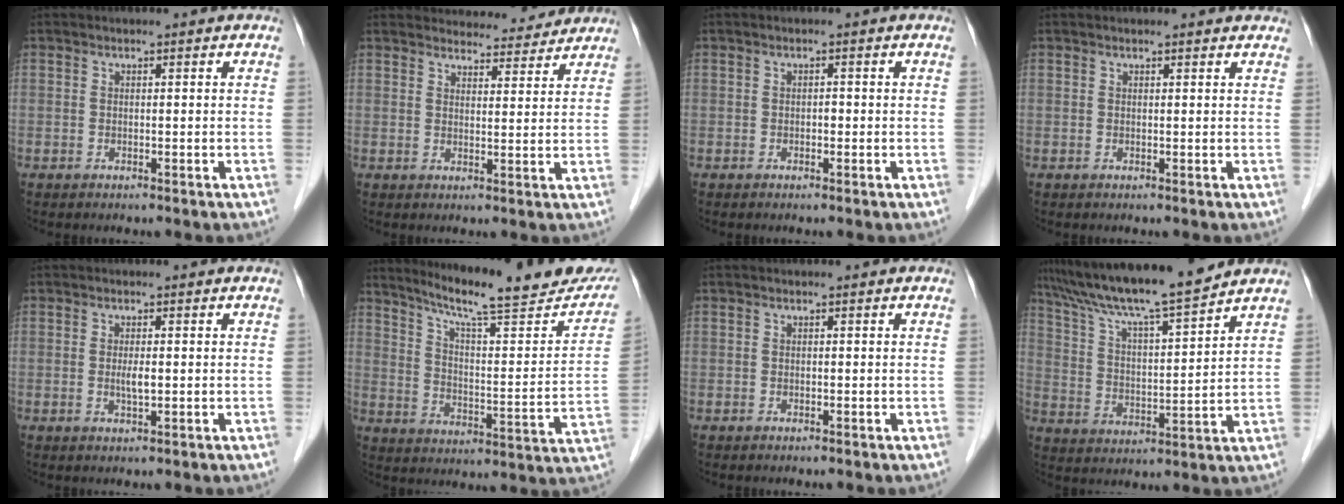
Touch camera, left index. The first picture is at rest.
{"total": 8.9, "force": [8.6, 2.0, 0.9], "torque": [0.005, 0.005, 0.095]}
{"total": 0.6, "force": [-0.2, 0.4, 0.5], "torque": [-0.005, 0.002, -0.005]}
{"total": 3.0, "force": [2.9, 0.6, 0.7], "torque": [-0.012, 0.007, 0.020]}
{"total": 1.9, "force": [0.0, 0.4, 1.8], "torque": [-0.038, -0.002, 0.000]}
{"total": 23.6, "force": [20.4, 2.6, 11.6], "torque": [-0.171, -0.046, 0.270]}
{"total": 0.0}
{"total": 14.6, "force": [12.9, -0.2, 6.7], "torque": [-0.123, 0.007, 0.220]}